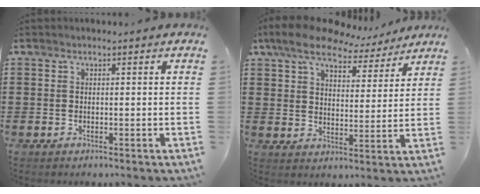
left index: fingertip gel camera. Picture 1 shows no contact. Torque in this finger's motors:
{"motor_torque": [2.14, 0.00, 0.36, 0.17]}